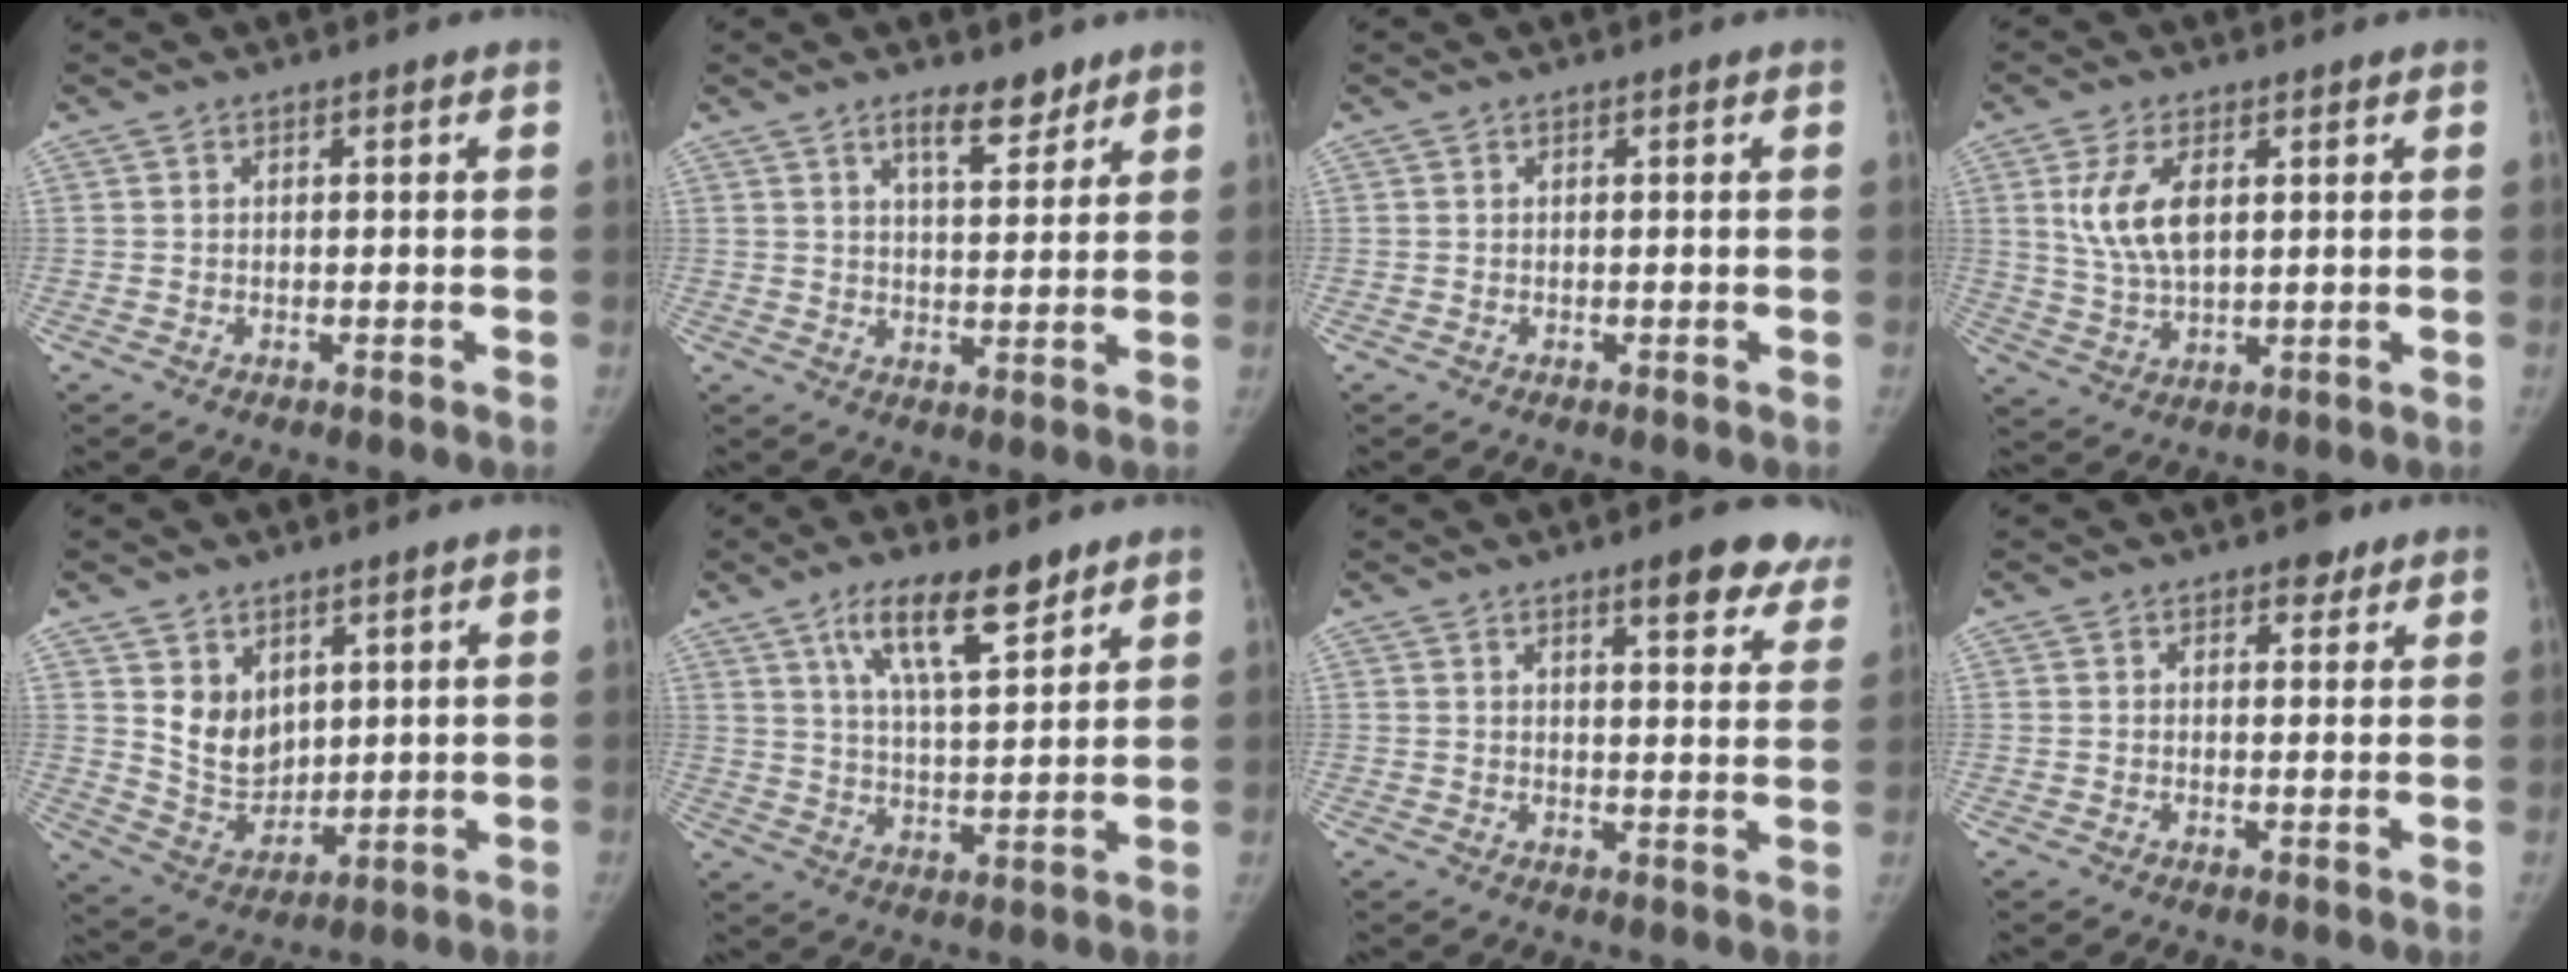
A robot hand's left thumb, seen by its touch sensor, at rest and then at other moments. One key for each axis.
{"total": 6.3, "fx": 4.6, "fy": 2.3, "fz": 3.7, "tx": -0.038, "ty": -0.033, "tz": 0.073}
{"total": 0.0}
{"total": 8.9, "fx": 2.5, "fy": 4.5, "fz": 7.3, "tx": -0.145, "ty": -0.010, "tz": 0.054}
{"total": 8.6, "fx": 3.8, "fy": 6.3, "fz": 4.5, "tx": -0.049, "ty": -0.037, "tz": 0.089}
{"total": 12.1, "fx": 7.6, "fy": 3.6, "fz": 8.7, "tx": -0.131, "ty": -0.038, "tz": 0.136}
{"total": 10.2, "fx": 7.2, "fy": 3.0, "fz": 6.6, "tx": -0.046, "ty": -0.035, "tz": 0.082}
{"total": 2.8, "fx": 1.9, "fy": 1.5, "fz": 1.4, "tx": -0.004, "ty": -0.009, "tz": 0.025}